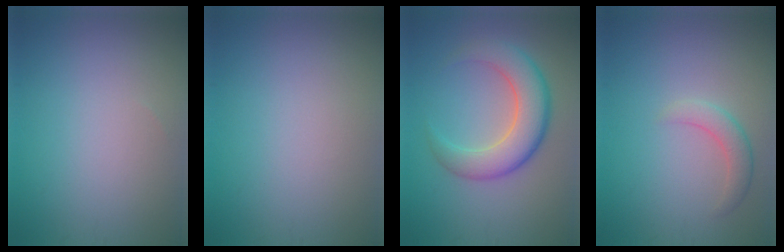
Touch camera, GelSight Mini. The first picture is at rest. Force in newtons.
{"total": 0.0}
{"total": 6.2, "press": 6.2, "slide": 0.3}
{"total": 2.2, "press": 2.1, "slide": 0.1}